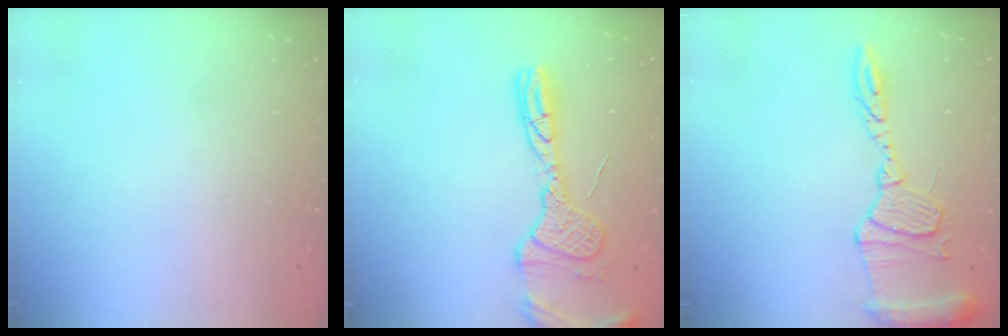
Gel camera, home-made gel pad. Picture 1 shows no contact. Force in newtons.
{"total": 14.2, "press": 14.2, "slide": 1.3}
{"total": 13.4, "press": 13.4, "slide": 1.1}